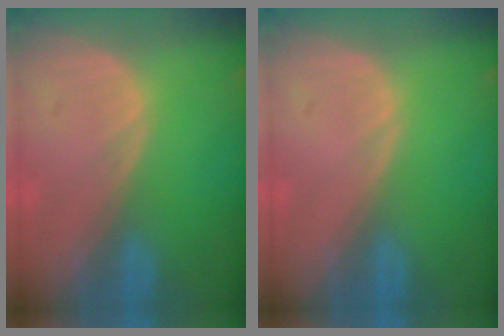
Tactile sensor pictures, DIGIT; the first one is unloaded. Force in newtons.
{"total": 0.0}